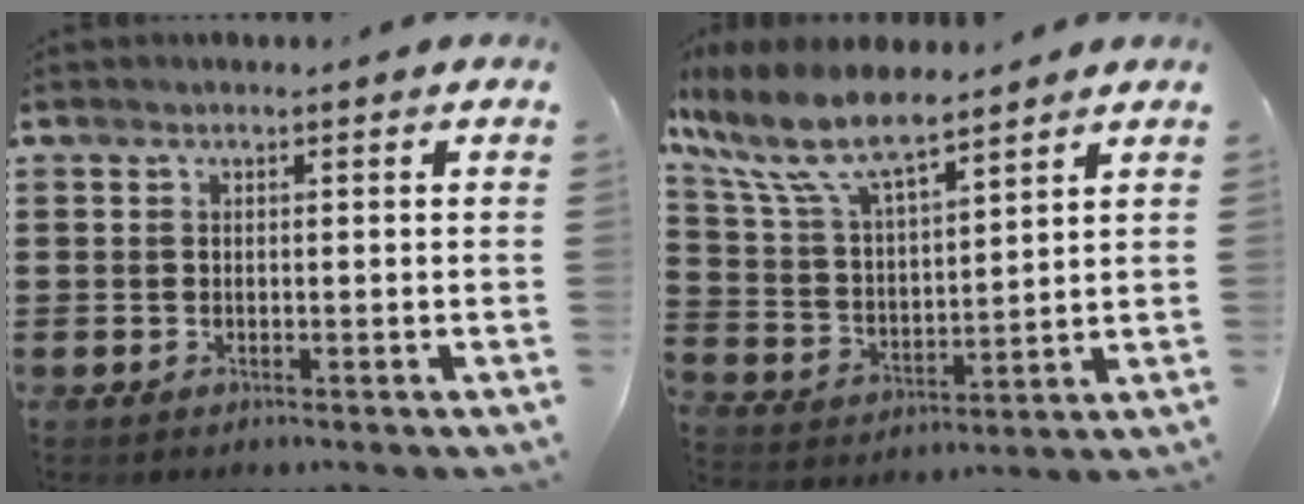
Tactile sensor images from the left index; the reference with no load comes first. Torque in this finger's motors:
{"motor_torque": [1.24, -0.90, 1.05, 0.21]}